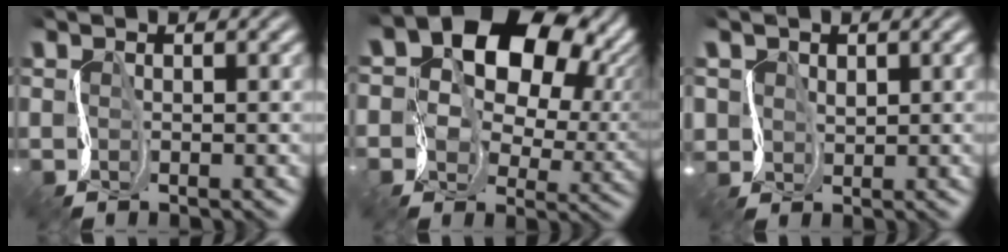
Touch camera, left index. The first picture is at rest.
{"total": 14.2, "force": [4.6, 10.5, 8.4], "torque": [-0.112, 0.036, 0.070]}
{"total": 1.2, "force": [0.2, 1.2, 0.0], "torque": [-0.017, -0.001, 0.011]}